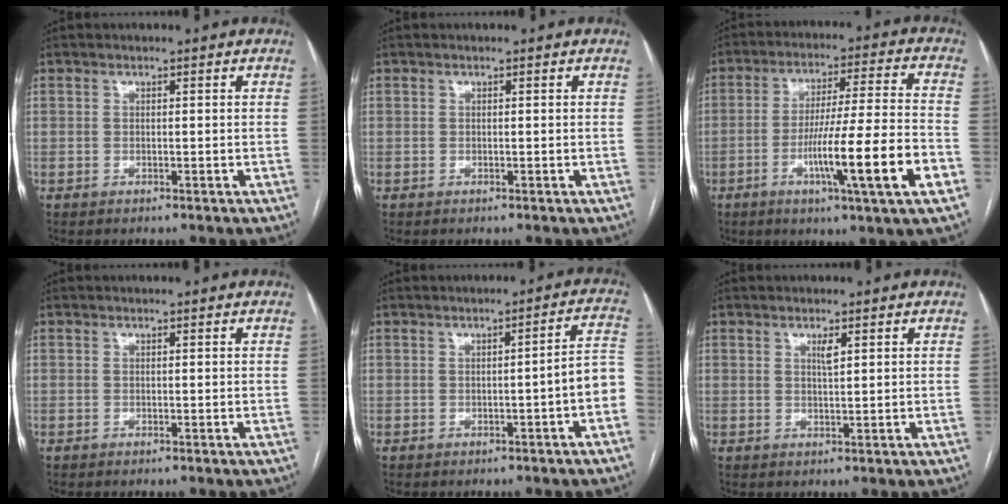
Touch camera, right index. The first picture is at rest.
{"total": 0.0}
{"total": 15.6, "force": [-5.6, -0.8, 14.5], "torque": [-0.247, -0.011, -0.091]}
{"total": 0.0}
{"total": 4.8, "force": [-1.7, -0.1, 4.5], "torque": [-0.040, 0.017, -0.025]}
{"total": 1.5, "force": [0.8, 0.1, 1.3], "torque": [-0.025, -0.004, 0.014]}